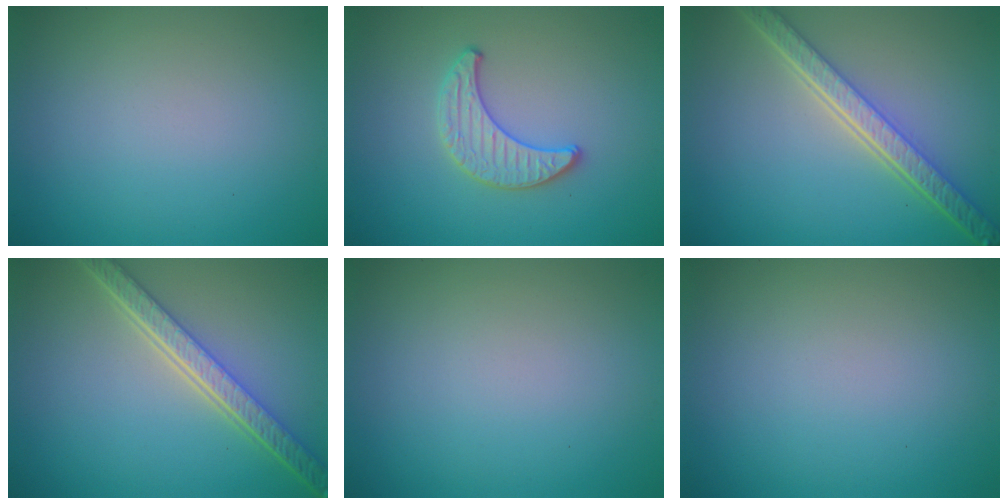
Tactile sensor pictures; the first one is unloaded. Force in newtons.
{"total": 2.0, "press": 2.0, "slide": 0.1}
{"total": 5.9, "press": 4.3, "slide": 4.0}
{"total": 5.4, "press": 4.1, "slide": 3.4}
{"total": 0.0}
{"total": 0.0}